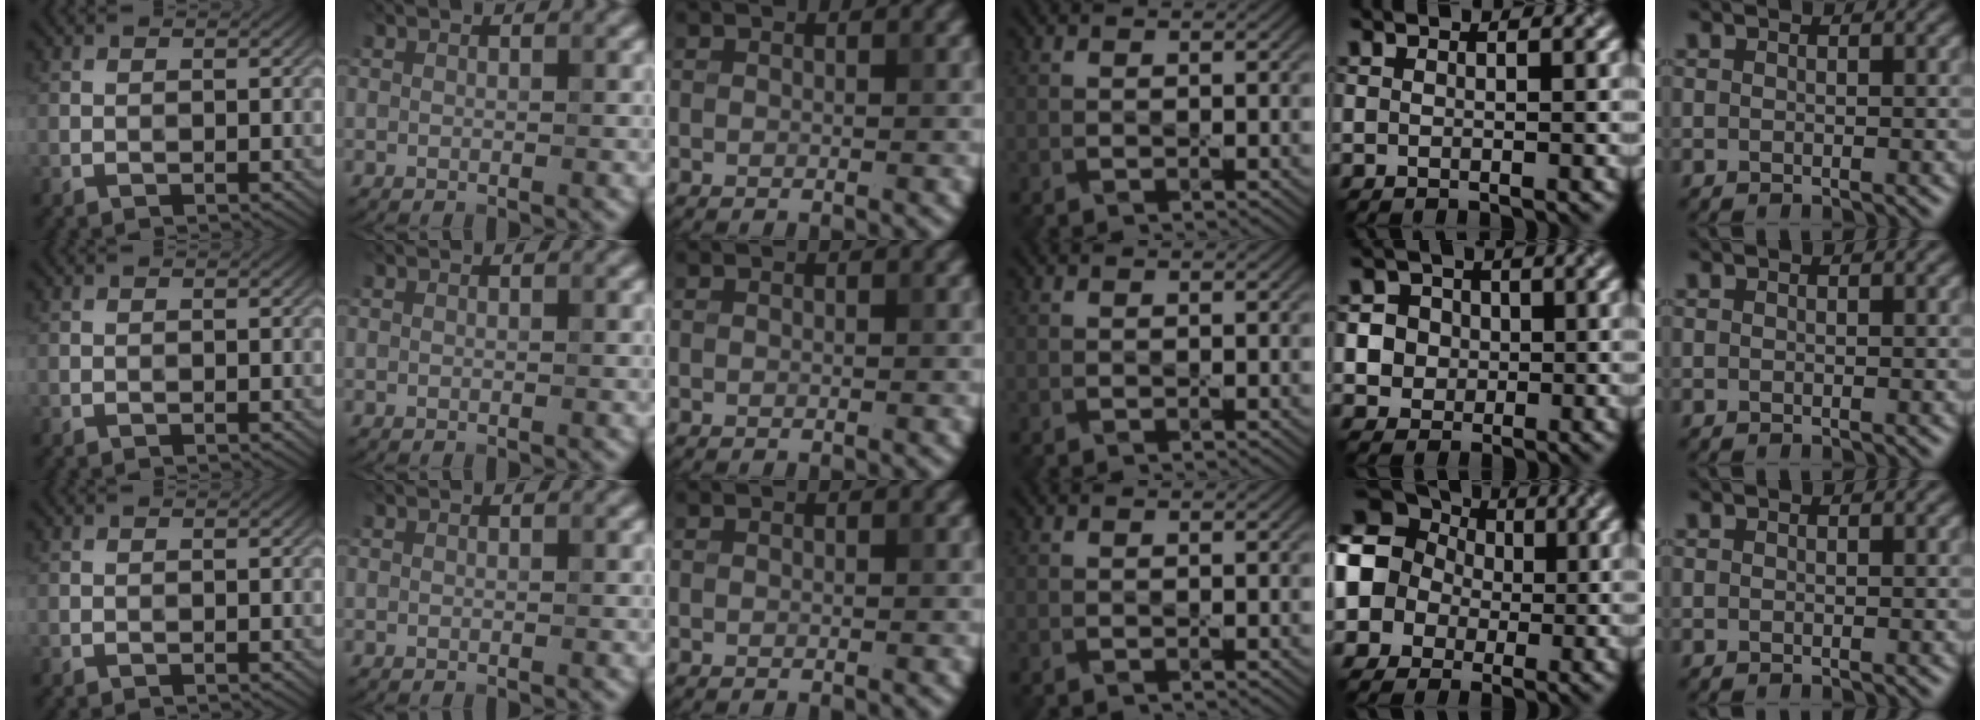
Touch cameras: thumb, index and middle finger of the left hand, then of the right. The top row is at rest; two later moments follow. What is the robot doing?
{"motion": "press", "object": "joystick"}